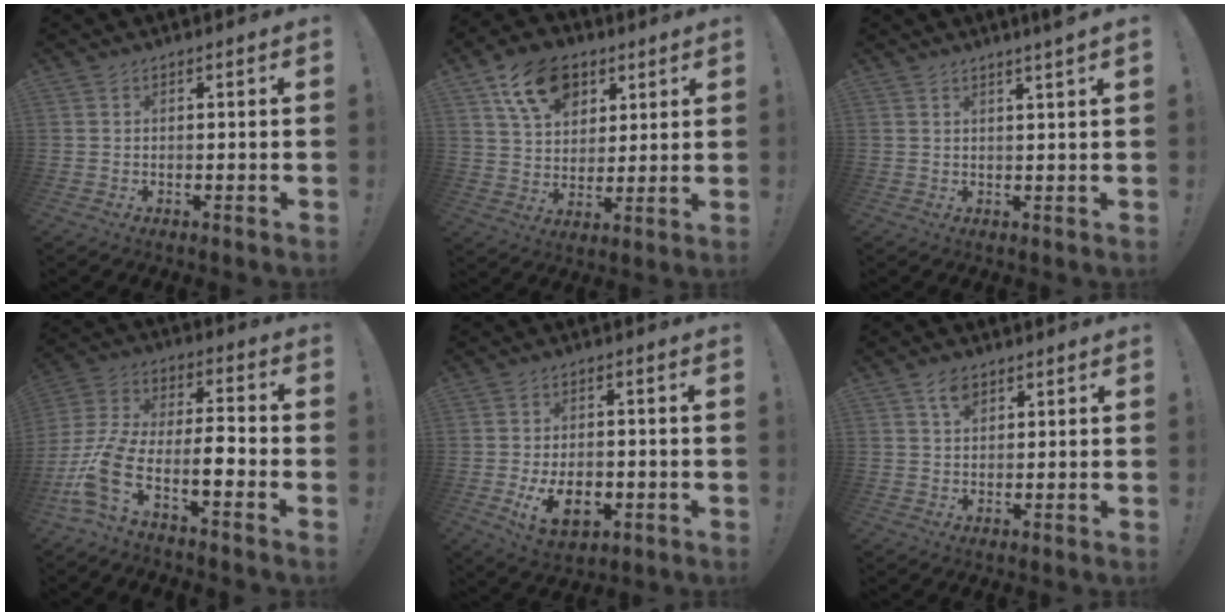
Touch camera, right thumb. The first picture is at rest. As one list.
[{"total": 15.3, "force": [7.6, 10.8, 7.8], "torque": [-0.119, -0.028, 0.145]}, {"total": 3.0, "force": [2.0, -0.5, 2.1], "torque": [-0.034, -0.011, 0.032]}, {"total": 14.9, "force": [-6.4, 6.7, 11.6], "torque": [-0.246, 0.025, -0.107]}, {"total": 10.3, "force": [-3.0, 6.6, 7.4], "torque": [-0.116, 0.002, -0.051]}, {"total": 4.4, "force": [2.5, 2.7, 2.5], "torque": [-0.040, -0.005, 0.043]}]